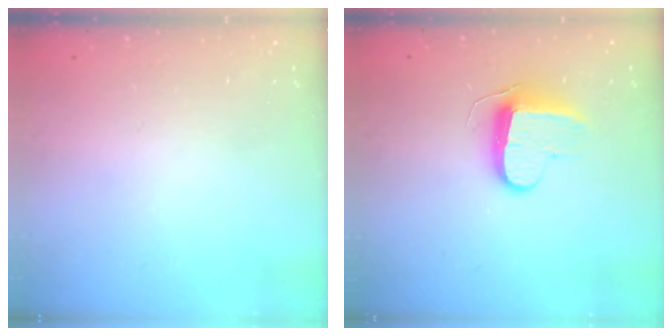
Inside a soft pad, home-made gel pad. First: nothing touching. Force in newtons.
{"total": 9.7, "press": 9.7, "slide": 0.4}